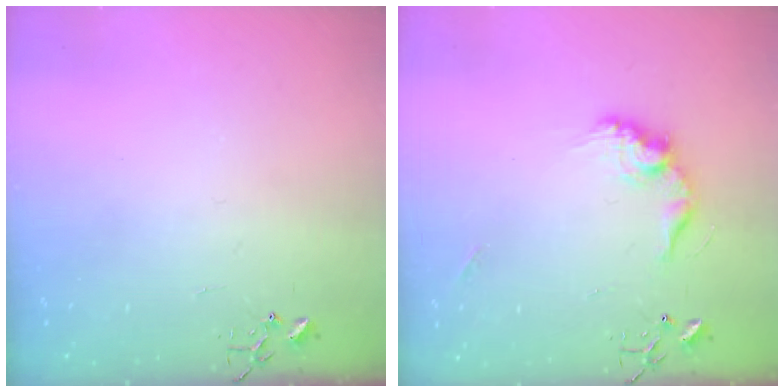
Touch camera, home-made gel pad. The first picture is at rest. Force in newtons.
{"total": 12.6, "press": 12.6, "slide": 0.7}